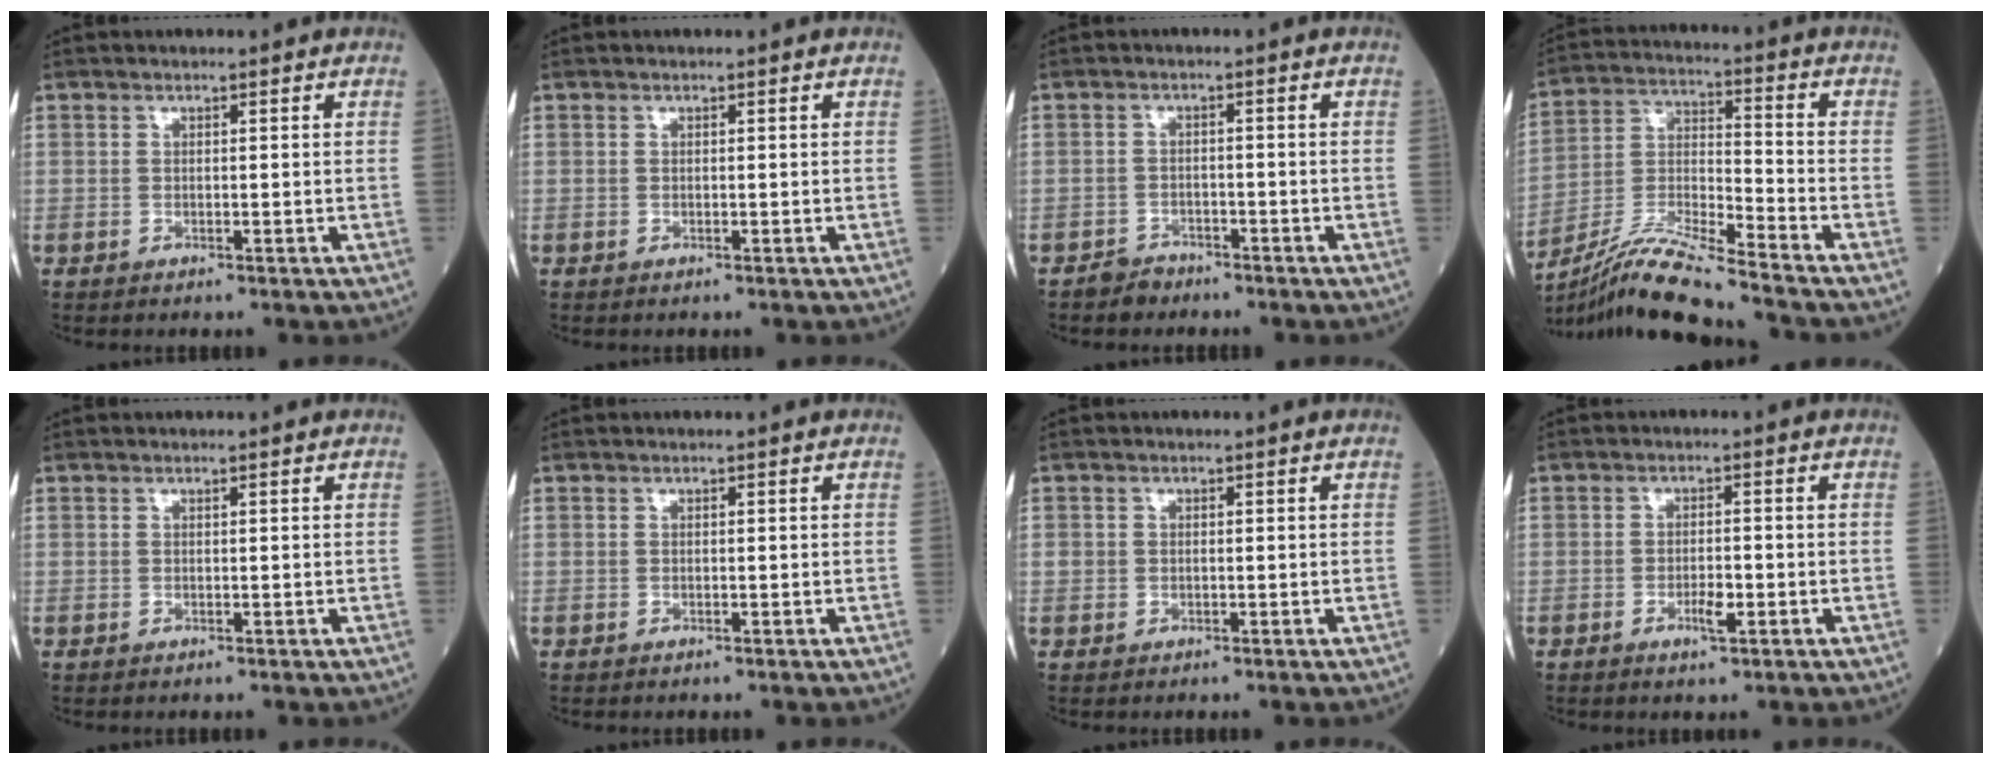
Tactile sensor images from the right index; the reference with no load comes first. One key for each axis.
{"total": 0.0}
{"total": 2.3, "fx": -1.9, "fy": 1.2, "fz": -0.3, "tx": 0.004, "ty": 0.005, "tz": -0.035}
{"total": 13.9, "fx": -12.1, "fy": -0.9, "fz": 6.8, "tx": -0.134, "ty": -0.009, "tz": -0.226}
{"total": 0.0}
{"total": 0.0}
{"total": 1.3, "fx": 0.1, "fy": 1.2, "fz": 0.6, "tx": -0.014, "ty": 0.008, "tz": 0.004}
{"total": 3.0, "fx": -1.2, "fy": 0.8, "fz": 2.7, "tx": -0.048, "ty": 0.000, "tz": -0.019}